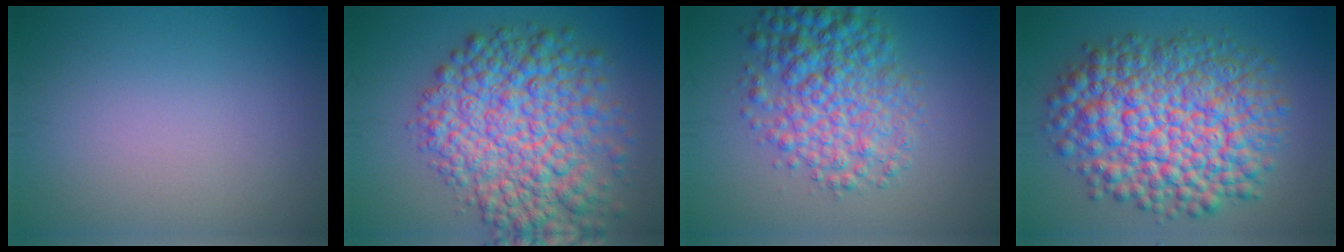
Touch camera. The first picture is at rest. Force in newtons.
{"total": 10.8, "press": 10.8, "slide": 0.2}
{"total": 7.0, "press": 7.0, "slide": 0.1}
{"total": 12.8, "press": 12.8, "slide": 0.3}